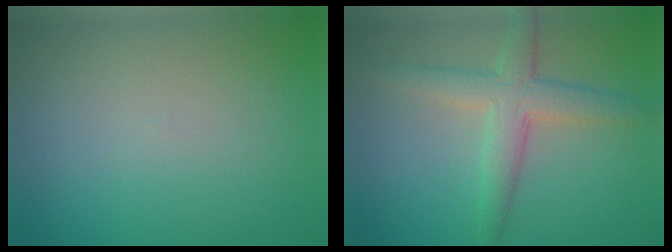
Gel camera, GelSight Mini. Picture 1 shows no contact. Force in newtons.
{"total": 4.3, "press": 4.3, "slide": 0.2}